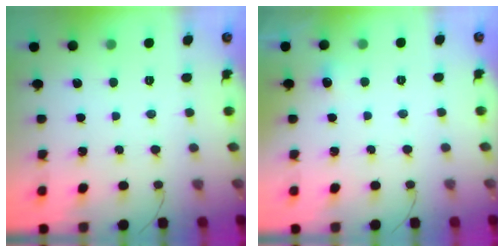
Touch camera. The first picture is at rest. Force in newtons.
{"total": 10.4, "press": 3.3, "slide": 9.8}